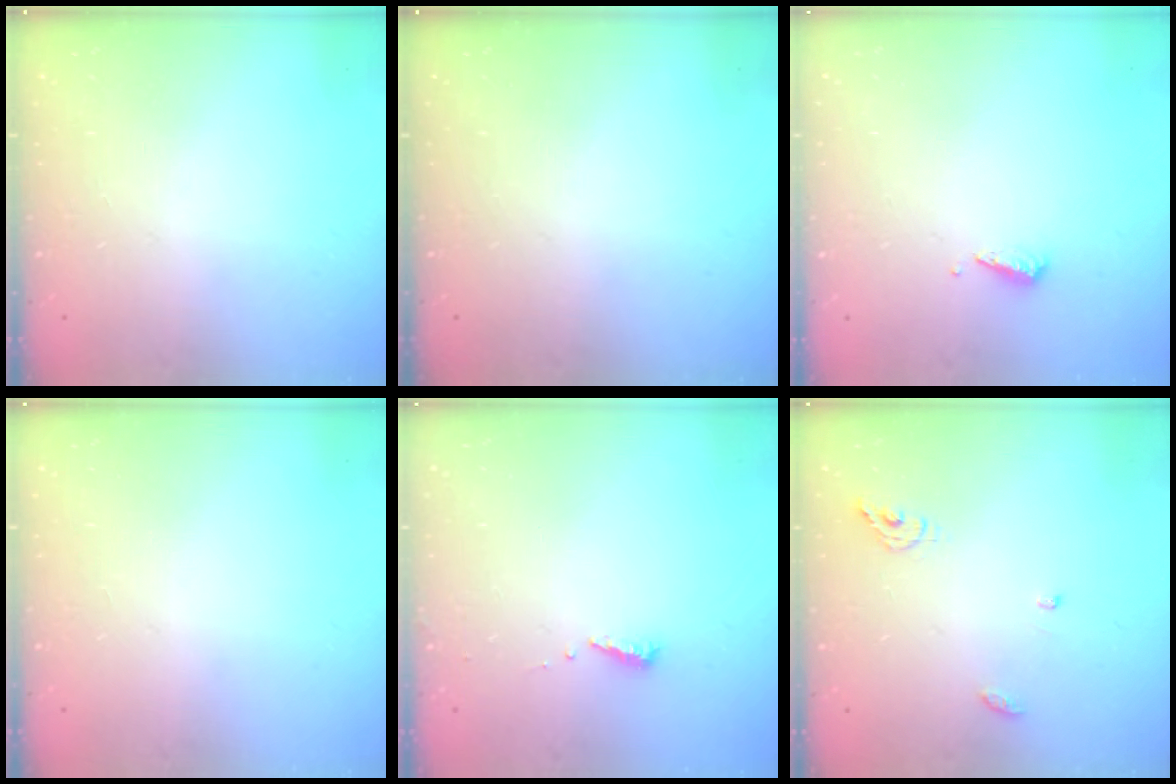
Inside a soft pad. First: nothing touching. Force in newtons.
{"total": 0.0}
{"total": 2.9, "press": 2.9, "slide": 0.4}
{"total": 1.0, "press": 0.8, "slide": 0.6}
{"total": 5.3, "press": 5.3, "slide": 0.5}
{"total": 6.4, "press": 6.4, "slide": 0.1}